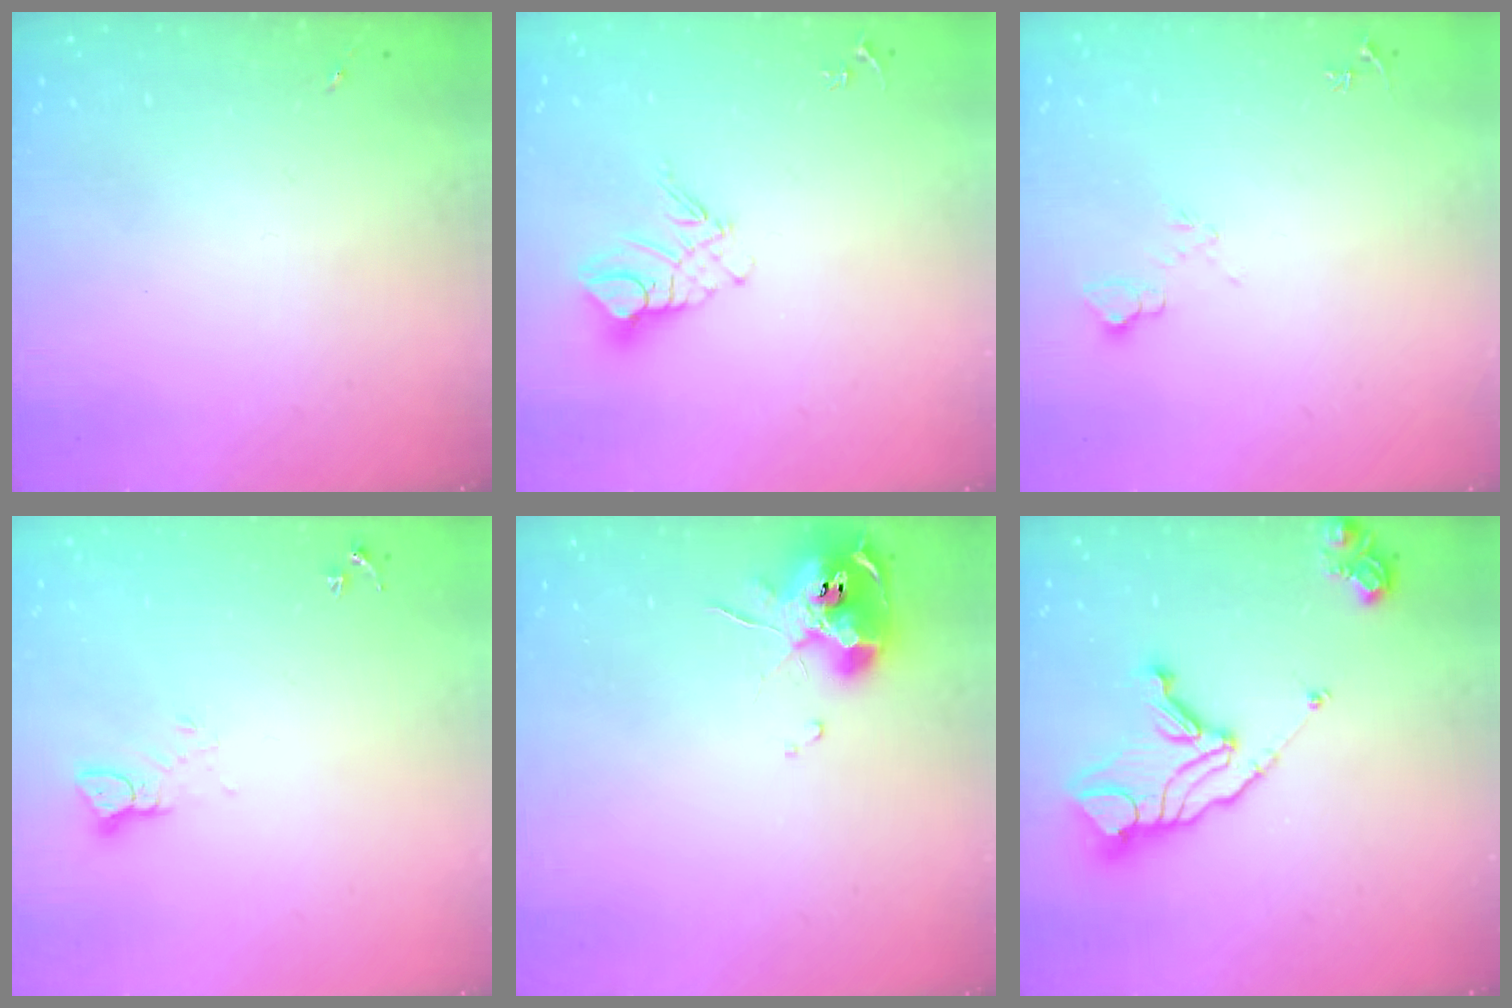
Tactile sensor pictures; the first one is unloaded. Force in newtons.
{"total": 10.6, "press": 10.5, "slide": 0.7}
{"total": 6.7, "press": 6.7, "slide": 0.8}
{"total": 3.1, "press": 3.1, "slide": 0.1}
{"total": 10.6, "press": 10.5, "slide": 1.2}
{"total": 15.4, "press": 15.3, "slide": 1.7}